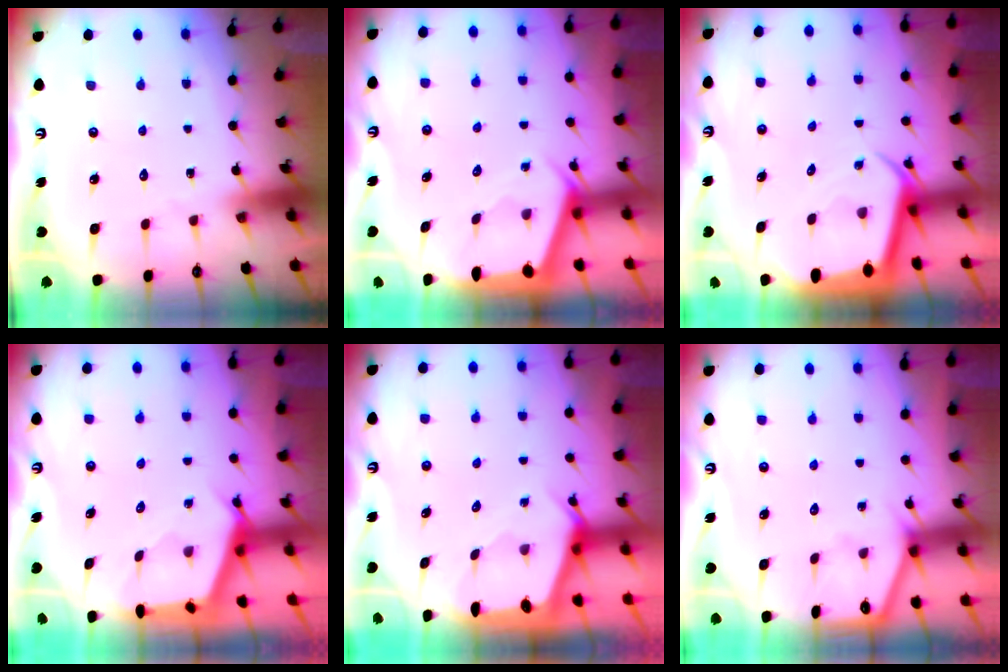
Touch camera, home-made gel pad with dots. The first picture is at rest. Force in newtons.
{"total": 2.5, "press": 2.5, "slide": 0.3}
{"total": 4.1, "press": 4.0, "slide": 0.5}
{"total": 2.7, "press": 2.7, "slide": 0.3}
{"total": 2.5, "press": 2.5, "slide": 0.3}
{"total": 2.4, "press": 2.4, "slide": 0.4}